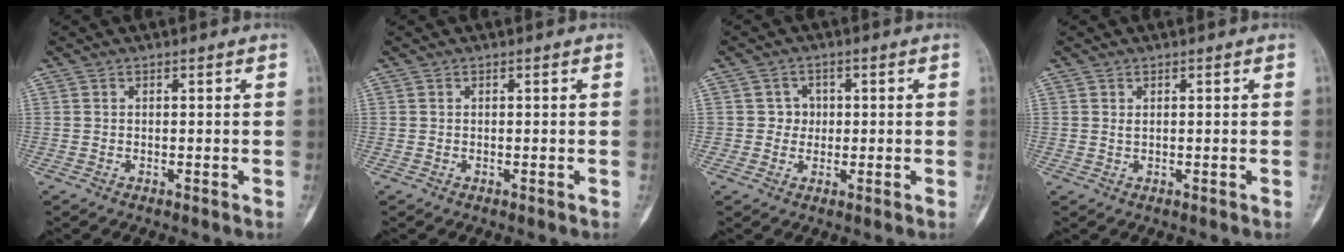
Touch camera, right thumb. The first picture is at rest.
{"total": 0.0}
{"total": 3.1, "force": [0.2, 3.0, 0.4], "torque": [0.021, 0.008, -0.003]}
{"total": 0.8, "force": [0.3, 0.4, 0.5], "torque": [-0.010, 0.001, 0.008]}